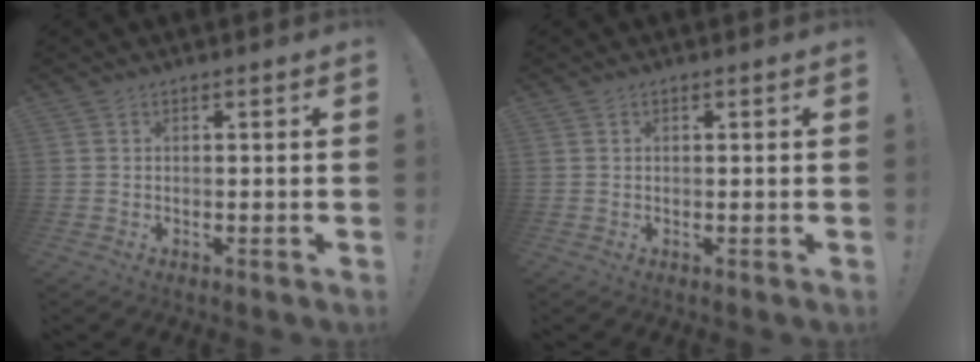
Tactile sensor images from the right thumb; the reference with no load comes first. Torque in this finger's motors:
{"motor_torque": [-0.01, -0.63, -0.05, 0.15, 0.07]}